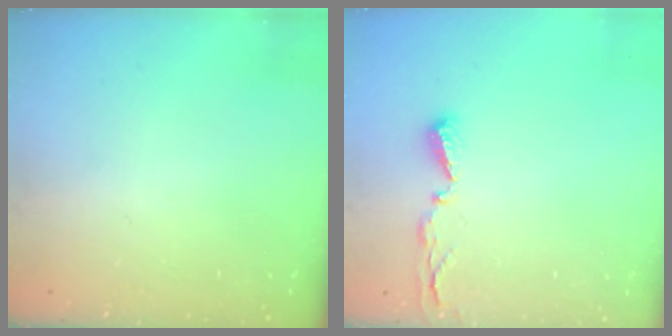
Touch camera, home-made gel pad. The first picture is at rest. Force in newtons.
{"total": 4.0, "press": 4.0, "slide": 0.4}